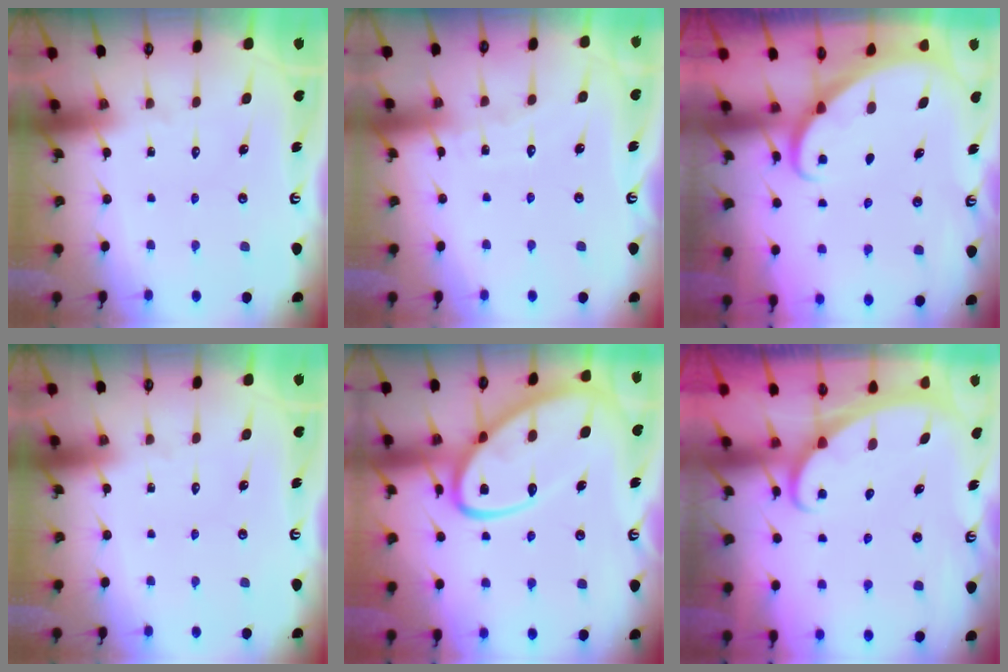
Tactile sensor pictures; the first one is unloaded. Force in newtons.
{"total": 4.6, "press": 4.6, "slide": 0.6}
{"total": 1.9, "press": 1.8, "slide": 0.2}
{"total": 0.0}
{"total": 17.8, "press": 17.8, "slide": 1.6}
{"total": 1.9, "press": 1.9, "slide": 0.1}